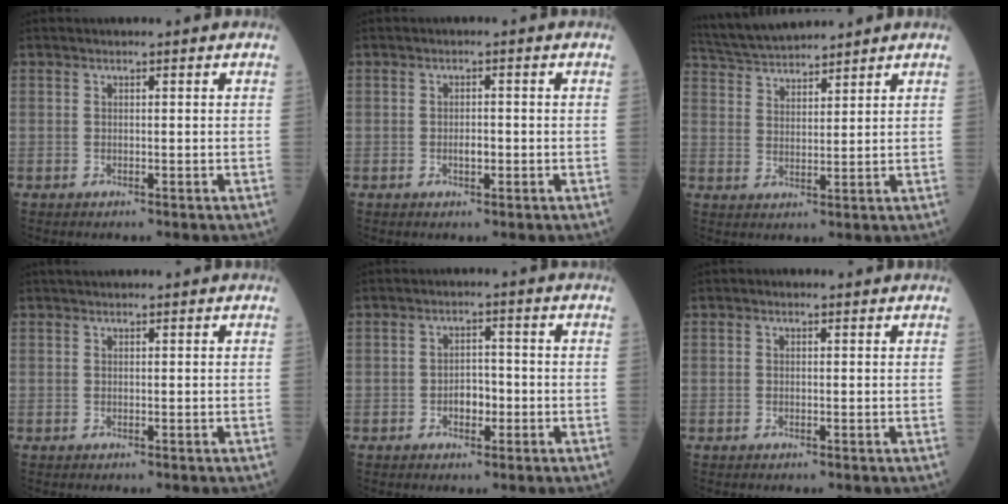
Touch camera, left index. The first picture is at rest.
{"total": 1.5, "force": [-0.6, 0.6, 1.2], "torque": [-0.021, -0.002, -0.010]}
{"total": 9.7, "force": [9.2, 1.0, 2.8], "torque": [-0.063, 0.027, 0.171]}
{"total": 2.6, "force": [2.3, 0.5, 1.1], "torque": [-0.008, 0.028, 0.035]}
{"total": 3.0, "force": [-1.2, 1.7, 2.2], "torque": [-0.031, 0.003, -0.020]}
{"total": 0.6, "force": [0.3, 0.5, 0.2], "torque": [-0.005, -0.001, 0.000]}